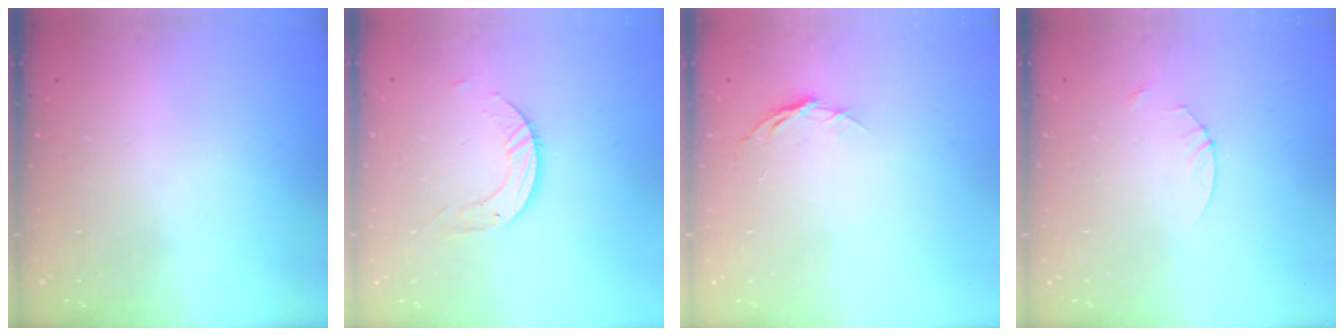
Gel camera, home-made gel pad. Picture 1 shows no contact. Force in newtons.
{"total": 4.5, "press": 4.5, "slide": 0.1}
{"total": 5.2, "press": 5.1, "slide": 0.5}
{"total": 2.5, "press": 2.5, "slide": 0.3}